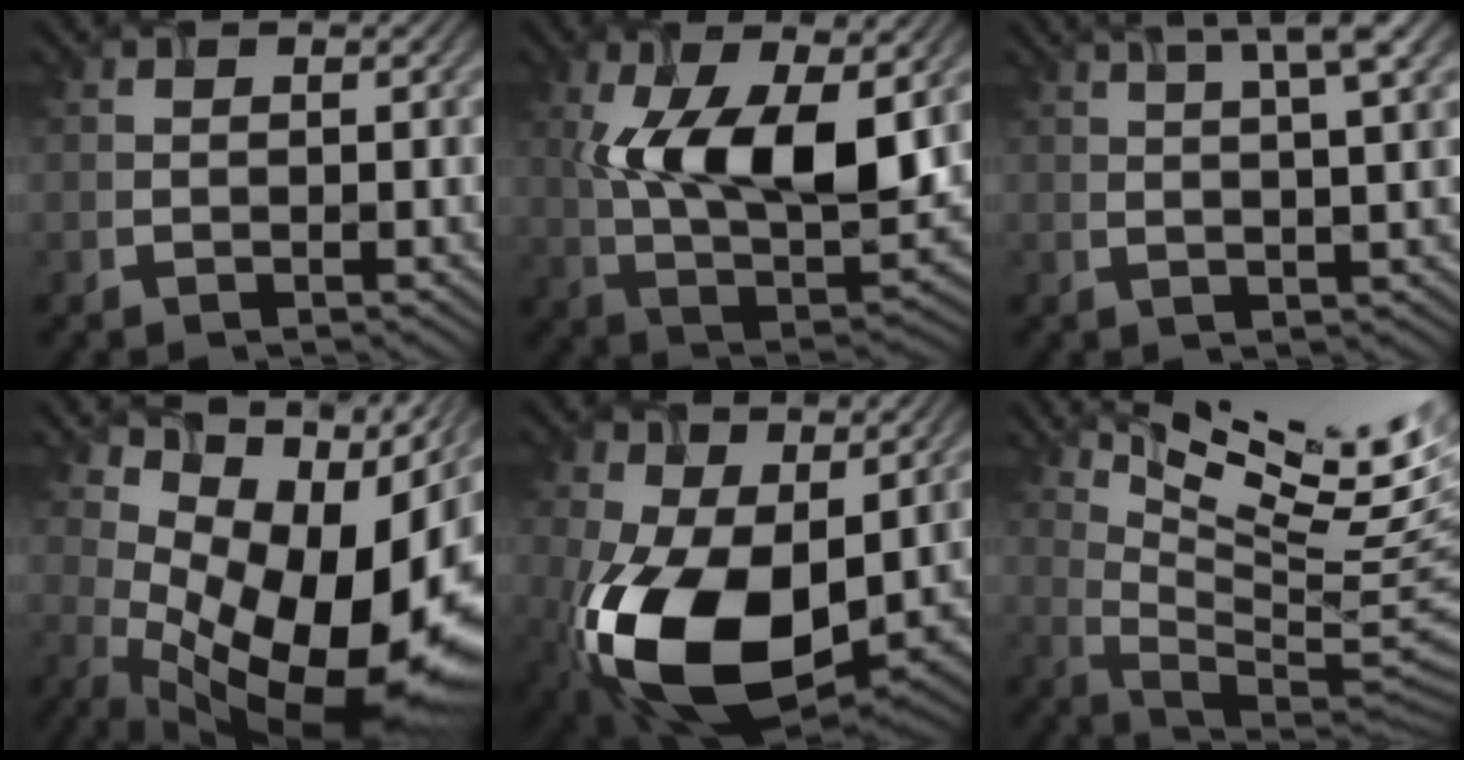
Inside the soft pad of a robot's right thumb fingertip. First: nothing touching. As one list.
[{"total": 14.2, "force": [2.1, 7.0, 12.2], "torque": [-0.212, -0.011, 0.037]}, {"total": 7.8, "force": [4.1, 1.5, 6.5], "torque": [-0.094, 0.017, 0.055]}, {"total": 17.4, "force": [-0.1, 10.2, 14.1], "torque": [-0.195, -0.034, 0.028]}, {"total": 14.9, "force": [-1.7, 9.6, 11.3], "torque": [-0.241, -0.033, -0.031]}, {"total": 15.9, "force": [8.6, 4.0, 12.7], "torque": [-0.192, 0.001, 0.128]}]